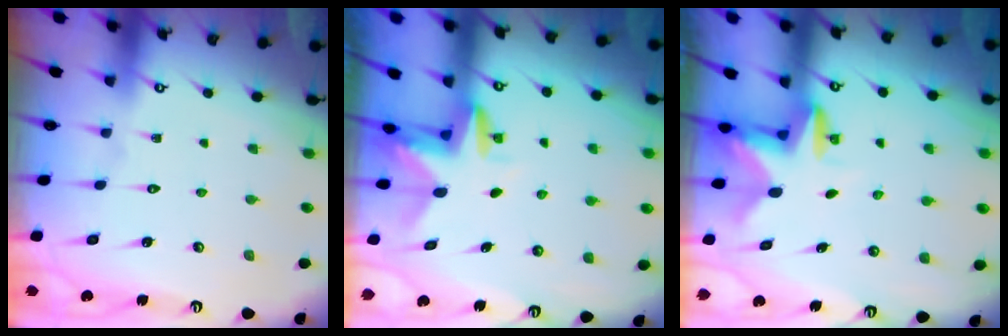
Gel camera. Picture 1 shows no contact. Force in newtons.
{"total": 2.9, "press": 2.9, "slide": 0.2}
{"total": 2.7, "press": 2.6, "slide": 0.5}